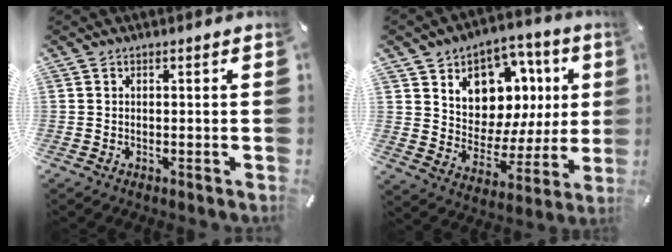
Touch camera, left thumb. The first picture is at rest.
{"total": 11.5, "force": [5.4, 9.1, 4.4], "torque": [-0.063, -0.064, 0.100]}